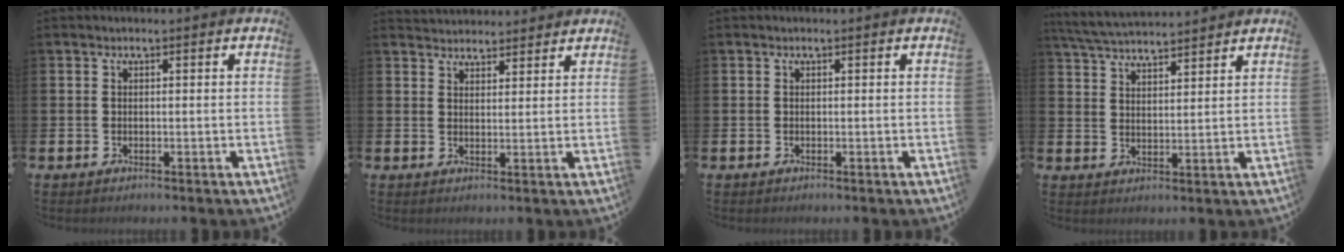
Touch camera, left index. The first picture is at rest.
{"total": 3.3, "force": [3.2, 0.8, -0.4], "torque": [0.004, -0.014, 0.059]}
{"total": 0.0}
{"total": 5.0, "force": [4.9, 0.4, 0.8], "torque": [-0.031, -0.027, 0.088]}